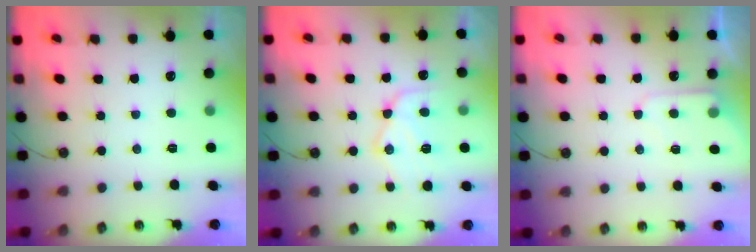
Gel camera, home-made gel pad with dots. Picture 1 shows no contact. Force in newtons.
{"total": 13.8, "press": 13.7, "slide": 1.2}
{"total": 4.9, "press": 4.9, "slide": 0.6}